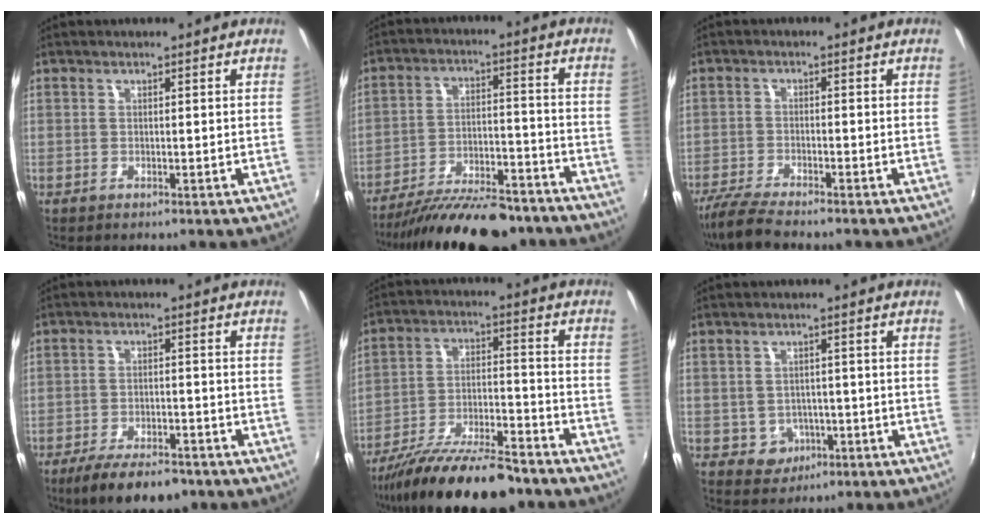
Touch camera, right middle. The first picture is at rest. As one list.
[{"total": 20.6, "force": [-17.5, 5.5, 9.5], "torque": [-0.173, -0.023, -0.252]}, {"total": 6.6, "force": [-5.9, 0.5, 3.1], "torque": [-0.088, -0.022, -0.109]}, {"total": 10.4, "force": [-7.9, 3.5, 5.8], "torque": [-0.127, -0.018, -0.127]}, {"total": 18.2, "force": [-14.6, 4.1, 10.0], "torque": [-0.187, -0.030, -0.237]}, {"total": 4.2, "force": [-1.3, 3.9, 0.9], "torque": [-0.028, 0.007, -0.008]}]